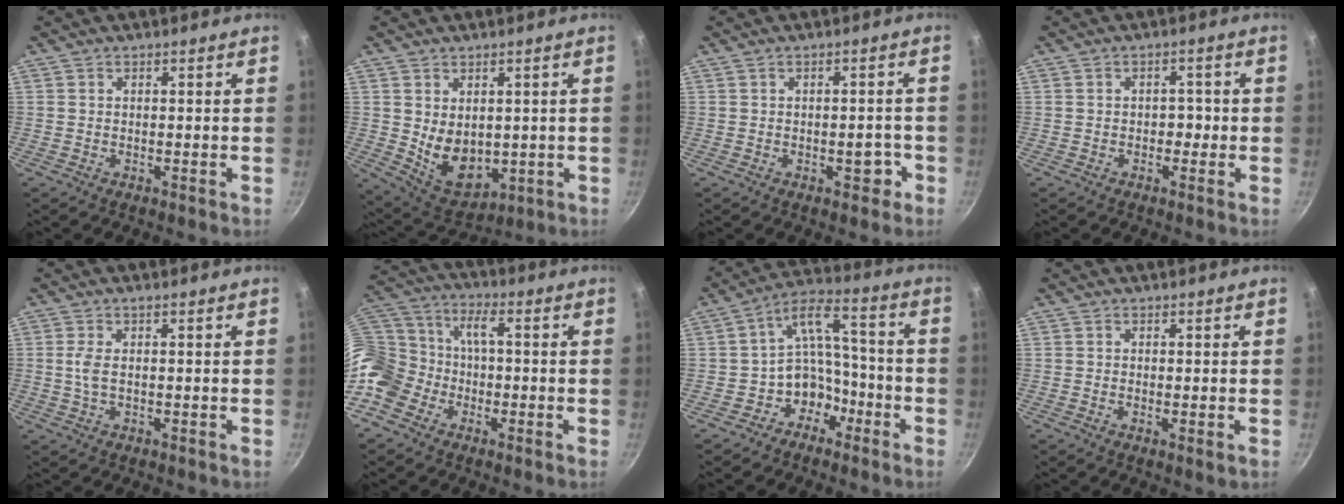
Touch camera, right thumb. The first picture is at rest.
{"total": 9.7, "force": [0.8, 6.9, 6.7], "torque": [-0.085, -0.026, 0.041]}
{"total": 2.1, "force": [-0.8, 1.2, 1.5], "torque": [-0.006, 0.012, -0.011]}
{"total": 2.4, "force": [-0.5, 1.9, 1.3], "torque": [0.004, 0.012, -0.010]}
{"total": 3.0, "force": [0.0, 1.1, 2.9], "torque": [-0.070, 0.004, -0.001]}
{"total": 14.1, "force": [-5.3, 10.6, 7.6], "torque": [-0.141, 0.064, -0.119]}
{"total": 9.5, "force": [-4.8, 7.0, 4.3], "torque": [-0.034, 0.069, -0.083]}
{"total": 1.2, "force": [-0.2, 0.3, 1.1], "torque": [-0.021, -0.005, -0.006]}